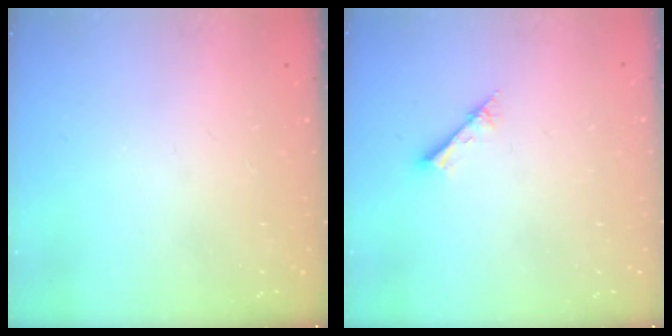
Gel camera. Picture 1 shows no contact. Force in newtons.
{"total": 2.1, "press": 2.1, "slide": 0.2}